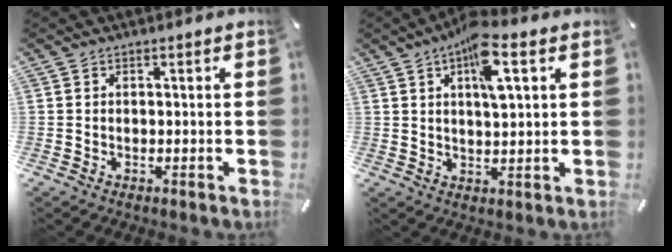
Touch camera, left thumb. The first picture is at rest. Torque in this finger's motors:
{"motor_torque": [2.01, 2.35, 1.38, -1.03, 0.43]}